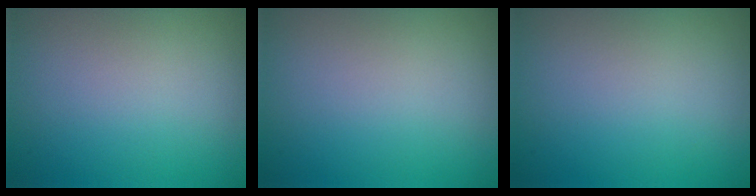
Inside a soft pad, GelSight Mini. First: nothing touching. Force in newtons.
{"total": 0.0}
{"total": 0.0}